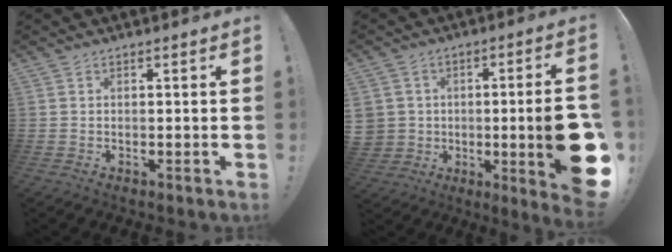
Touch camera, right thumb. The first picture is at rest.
{"total": 11.9, "force": [-2.6, 5.6, 10.2], "torque": [-0.160, 0.012, -0.037]}